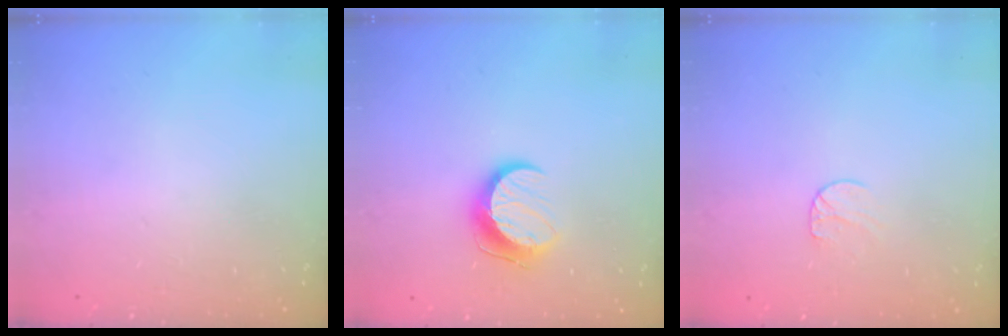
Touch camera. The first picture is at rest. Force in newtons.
{"total": 11.6, "press": 11.6, "slide": 0.5}
{"total": 5.1, "press": 5.1, "slide": 0.5}